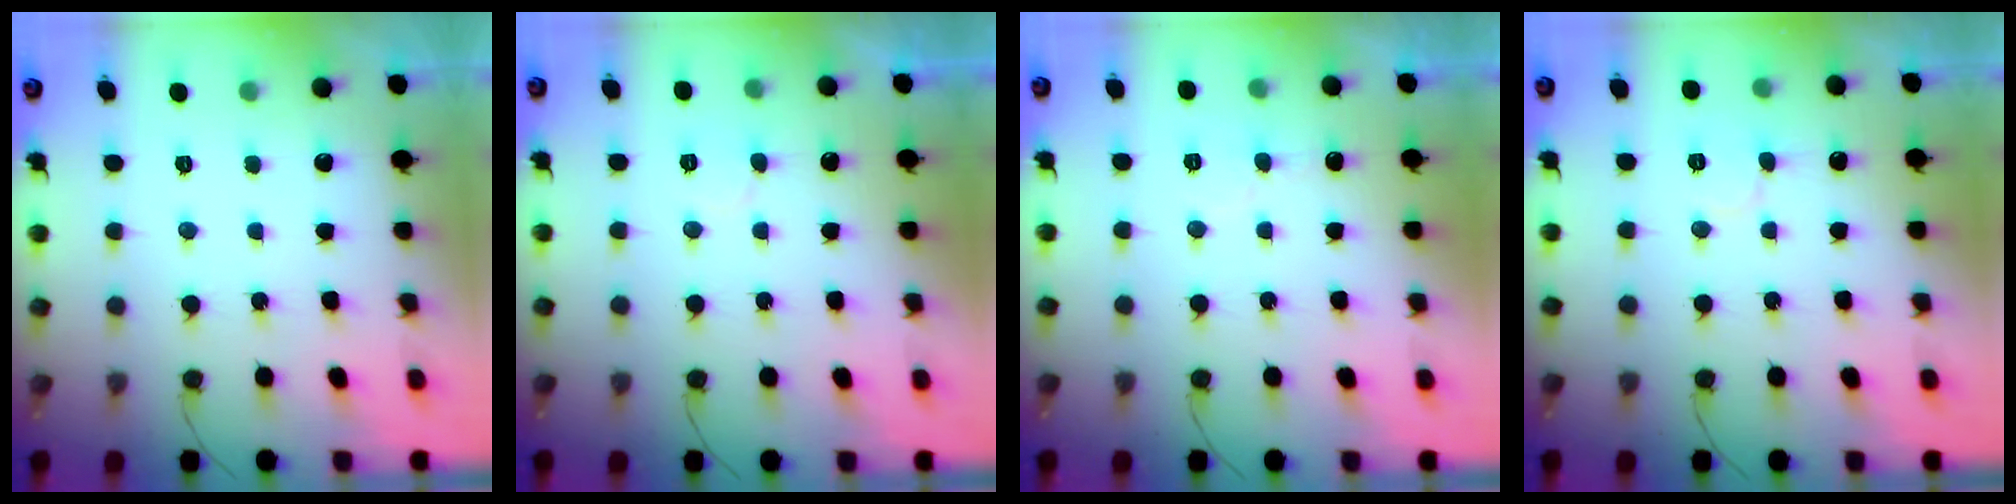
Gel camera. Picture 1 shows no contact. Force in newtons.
{"total": 5.1, "press": 5.1, "slide": 0.5}
{"total": 6.1, "press": 6.1, "slide": 0.5}
{"total": 6.2, "press": 6.1, "slide": 0.6}